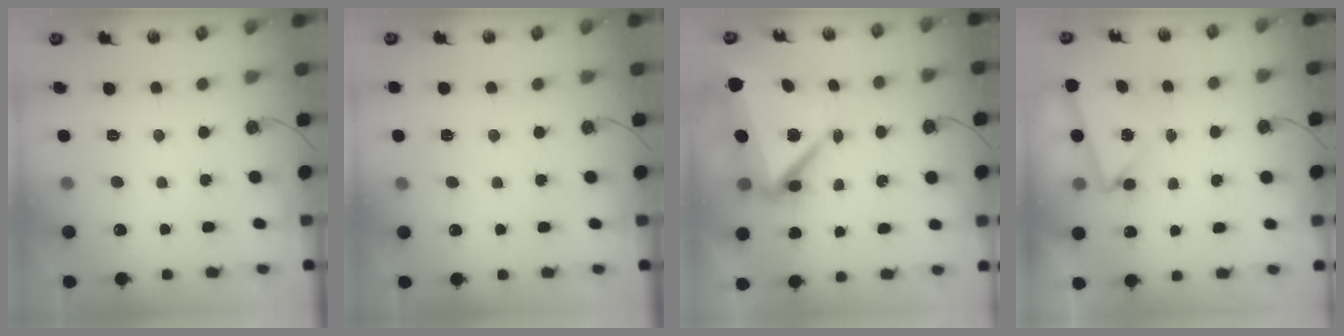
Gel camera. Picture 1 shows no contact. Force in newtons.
{"total": 3.6, "press": 2.3, "slide": 2.7}
{"total": 10.2, "press": 10.1, "slide": 1.0}
{"total": 4.4, "press": 4.2, "slide": 1.1}